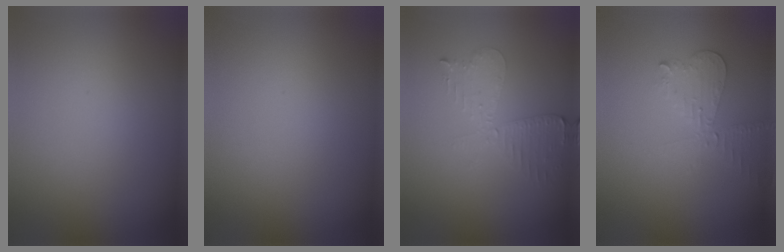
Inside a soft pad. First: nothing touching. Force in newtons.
{"total": 0.0}
{"total": 2.6, "press": 2.5, "slide": 0.5}
{"total": 2.6, "press": 2.5, "slide": 0.6}